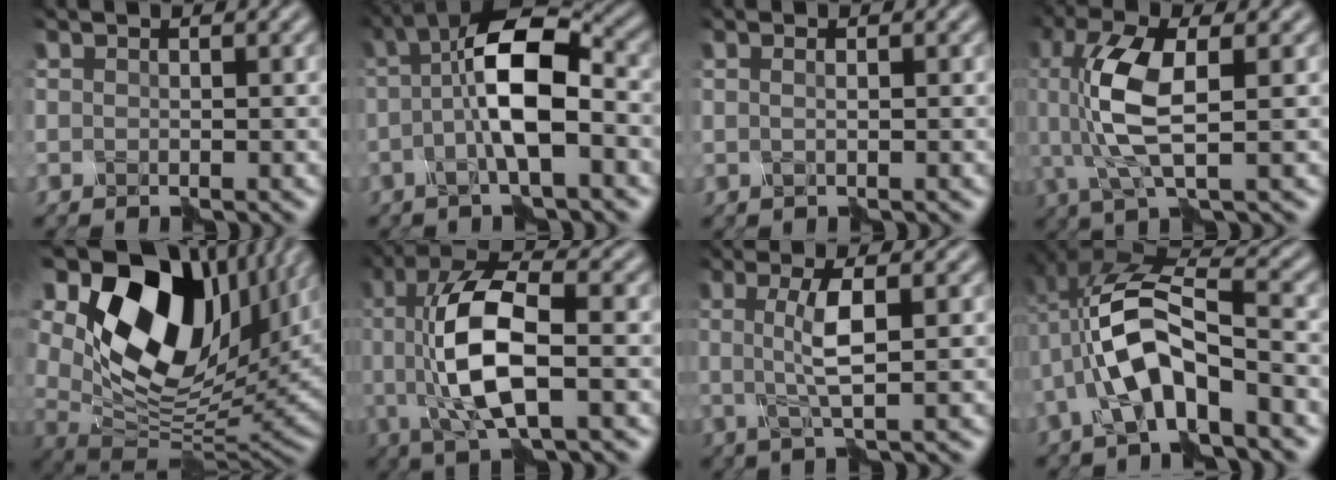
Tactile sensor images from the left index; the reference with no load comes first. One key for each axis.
{"total": 7.4, "fx": -1.0, "fy": 2.0, "fz": 7.0, "tx": -0.143, "ty": 0.020, "tz": -0.023}
{"total": 0.9, "fx": 0.5, "fy": 0.1, "fz": 0.7, "tx": -0.010, "ty": 0.002, "tz": -0.005}
{"total": 6.7, "fx": 0.3, "fy": 2.2, "fz": 6.3, "tx": -0.154, "ty": 0.007, "tz": 0.007}
{"total": 17.0, "fx": 8.0, "fy": 9.9, "fz": 11.3, "tx": -0.230, "ty": 0.026, "tz": 0.148}
{"total": 8.2, "fx": -0.2, "fy": 2.6, "fz": 7.7, "tx": -0.160, "ty": 0.006, "tz": -0.005}
{"total": 3.3, "fx": 0.2, "fy": 0.2, "fz": 3.3, "tx": -0.076, "ty": 0.002, "tz": 0.008}
{"total": 7.1, "fx": -2.5, "fy": 2.4, "fz": 6.2, "tx": -0.139, "ty": 0.017, "tz": -0.045}